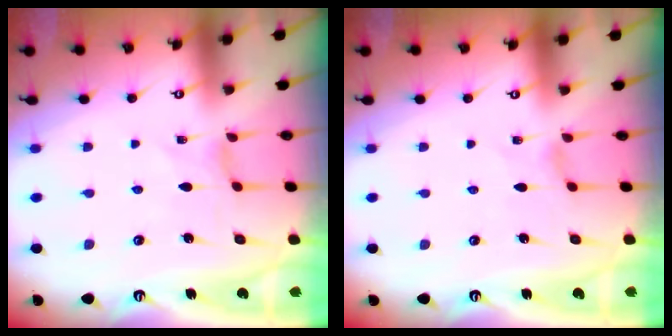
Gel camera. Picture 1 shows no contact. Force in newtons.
{"total": 0.6, "press": 0.6, "slide": 0.2}